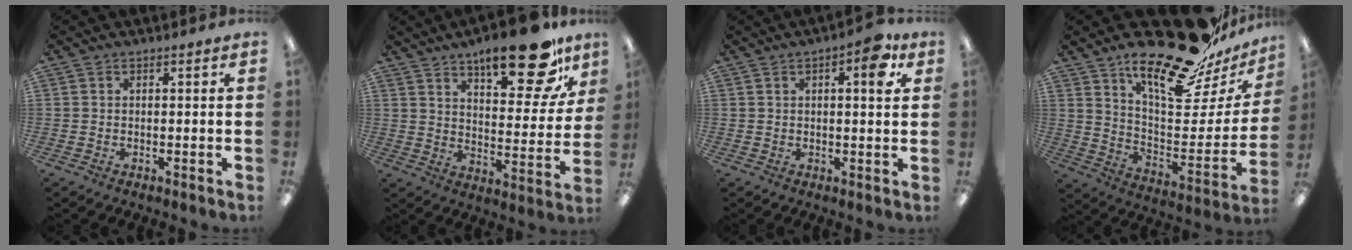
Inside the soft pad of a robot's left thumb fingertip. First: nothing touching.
{"total": 19.4, "force": [13.3, 6.7, 12.4], "torque": [-0.169, -0.081, 0.212]}
{"total": 6.6, "force": [2.9, 2.1, 5.5], "torque": [-0.081, -0.004, 0.042]}
{"total": 23.5, "force": [18.7, 6.9, 12.5], "torque": [-0.183, -0.136, 0.313]}